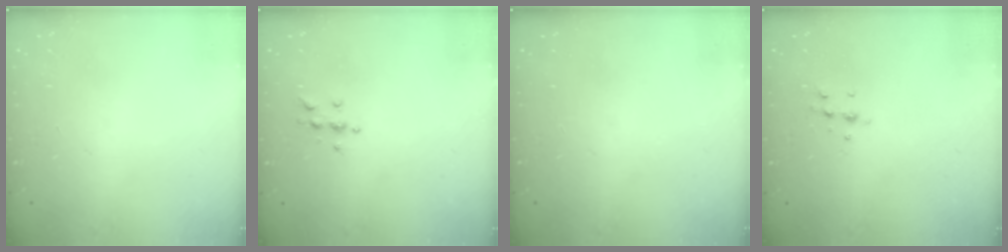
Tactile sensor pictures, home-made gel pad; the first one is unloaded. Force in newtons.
{"total": 5.0, "press": 4.9, "slide": 0.5}
{"total": 0.0}
{"total": 5.8, "press": 5.7, "slide": 1.2}